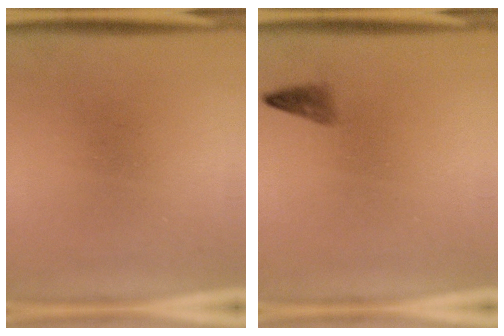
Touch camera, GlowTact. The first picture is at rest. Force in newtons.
{"total": 1.2}